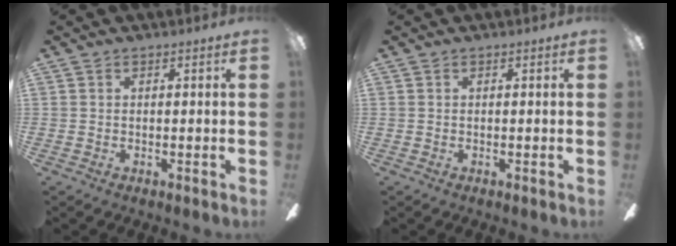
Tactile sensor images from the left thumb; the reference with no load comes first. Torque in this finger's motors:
{"motor_torque": [0.00, 0.00, -0.11, 0.09, 0.00]}